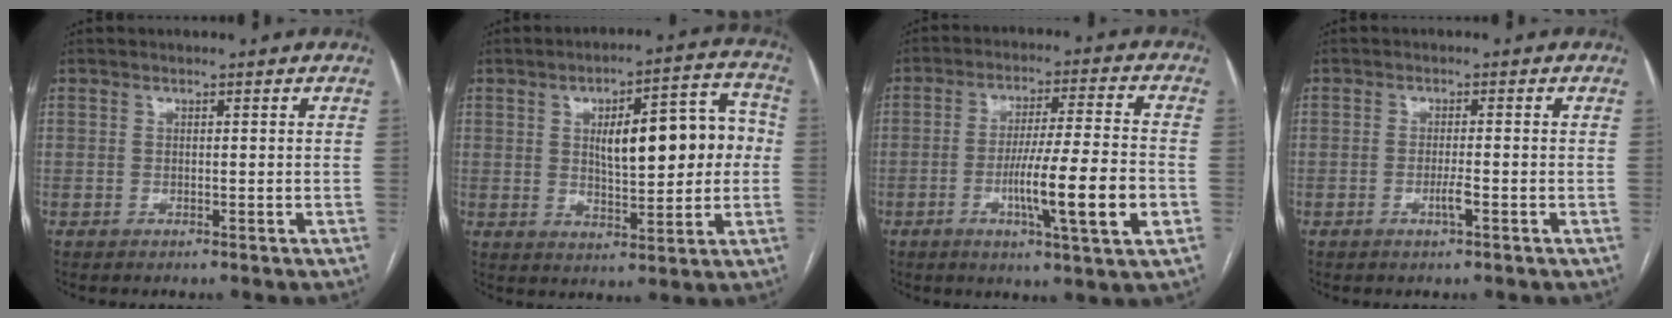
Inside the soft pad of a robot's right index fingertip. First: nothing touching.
{"total": 13.7, "force": [1.4, 4.5, 12.8], "torque": [-0.177, 0.036, 0.028]}
{"total": 13.1, "force": [-3.7, 0.0, 12.6], "torque": [-0.214, -0.007, -0.062]}
{"total": 2.0, "force": [-0.9, -0.1, 1.9], "torque": [-0.037, -0.001, -0.014]}